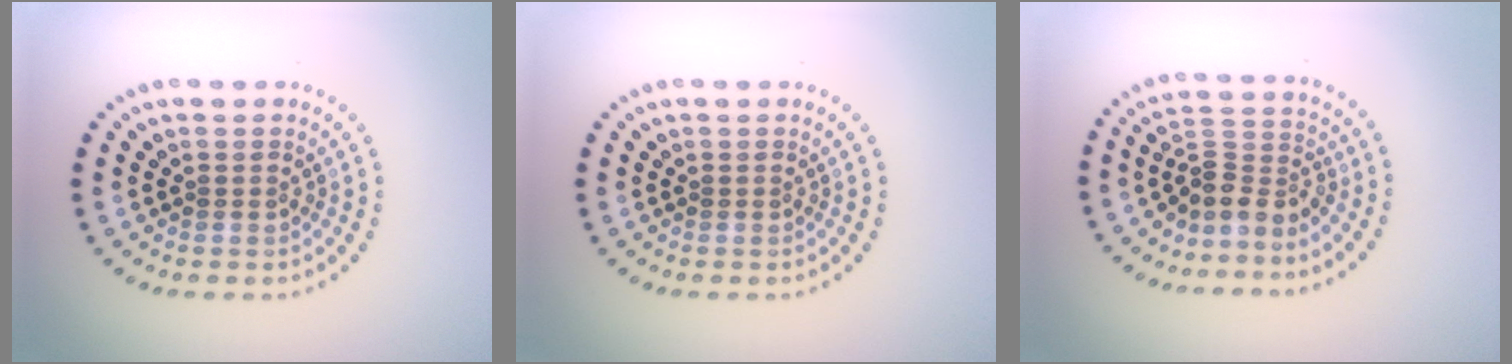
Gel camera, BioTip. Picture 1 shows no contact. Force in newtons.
{"total": 0.0}
{"total": 3.2, "press": 2.3, "slide": 2.2}